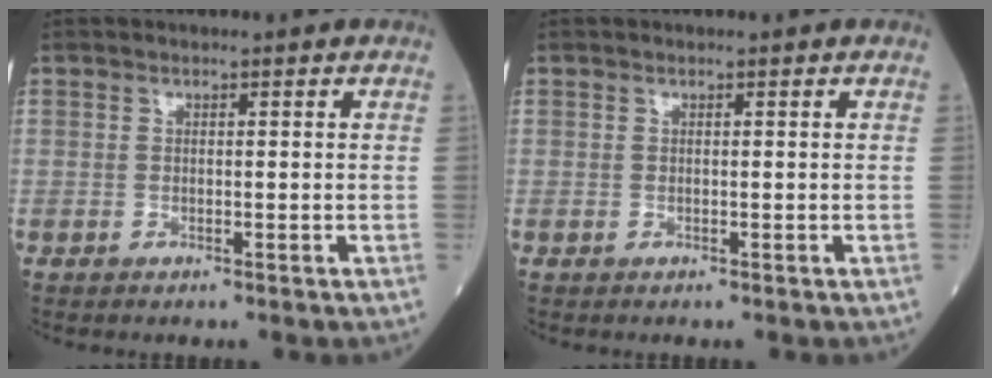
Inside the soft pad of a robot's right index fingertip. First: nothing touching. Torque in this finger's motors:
{"motor_torque": [0.02, -0.02, 0.00, -0.01]}